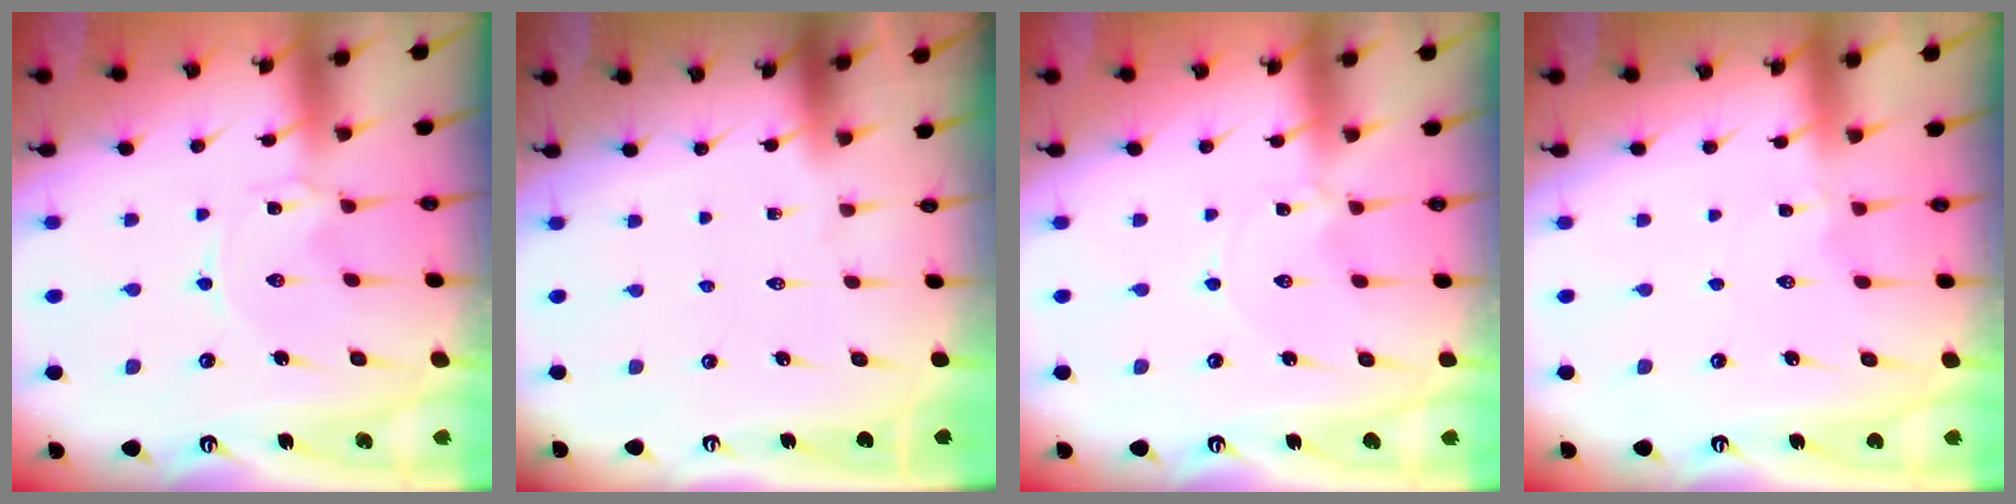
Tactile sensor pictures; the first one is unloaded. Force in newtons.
{"total": 0.0}
{"total": 0.0}
{"total": 2.3, "press": 2.2, "slide": 0.5}